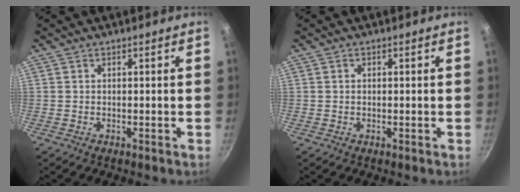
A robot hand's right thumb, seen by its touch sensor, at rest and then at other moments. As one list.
[{"total": 0.8, "force": [0.1, 0.6, 0.4], "torque": [-0.006, 0.003, 0.003]}]